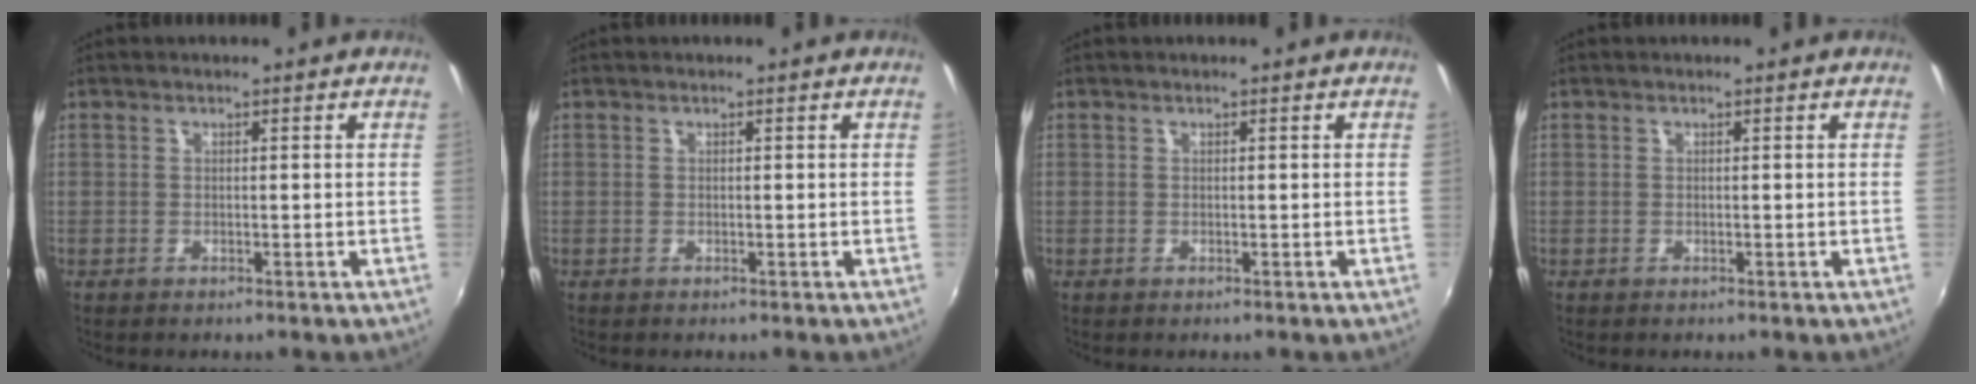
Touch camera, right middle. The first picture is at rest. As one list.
[{"total": 0.0}, {"total": 0.0}, {"total": 0.0}]